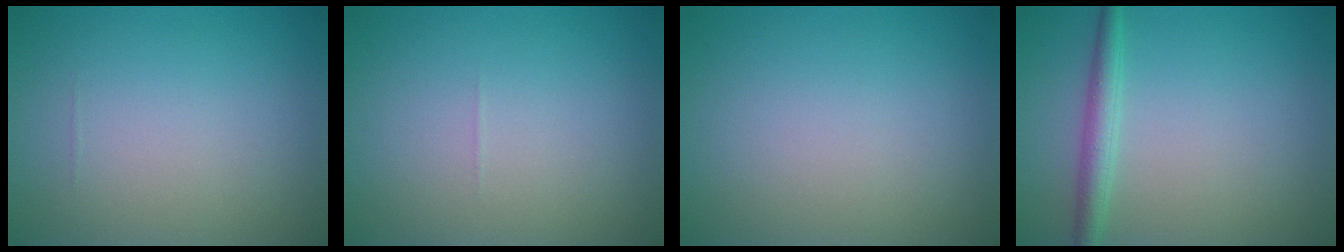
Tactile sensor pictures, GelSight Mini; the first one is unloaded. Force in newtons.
{"total": 0.0}
{"total": 0.0}
{"total": 2.3, "press": 2.3, "slide": 0.1}